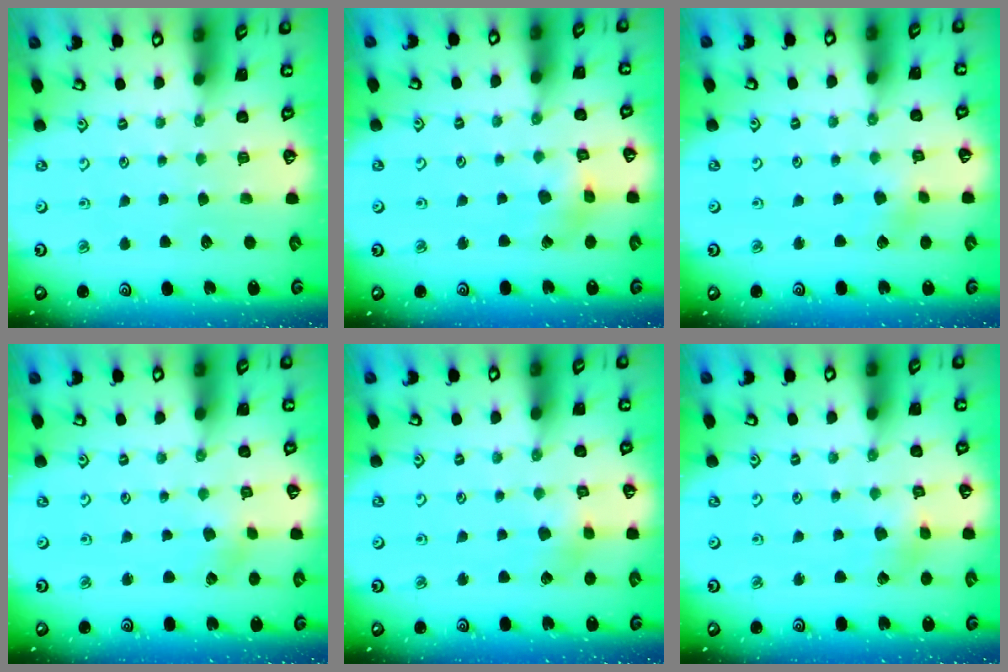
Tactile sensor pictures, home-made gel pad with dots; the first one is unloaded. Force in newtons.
{"total": 3.6, "press": 3.6, "slide": 0.5}
{"total": 2.4, "press": 2.4, "slide": 0.6}
{"total": 0.7, "press": 0.7, "slide": 0.0}
{"total": 4.0, "press": 4.0, "slide": 0.3}
{"total": 1.5, "press": 1.5, "slide": 0.2}